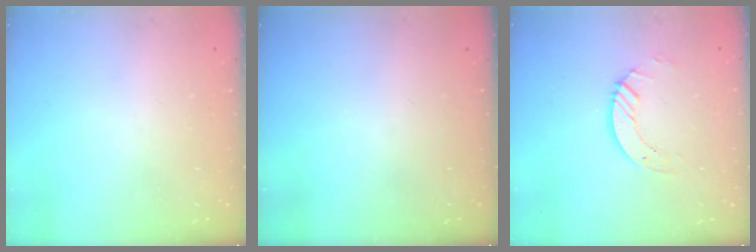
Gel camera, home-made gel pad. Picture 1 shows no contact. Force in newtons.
{"total": 0.0}
{"total": 5.2, "press": 5.2, "slide": 0.3}